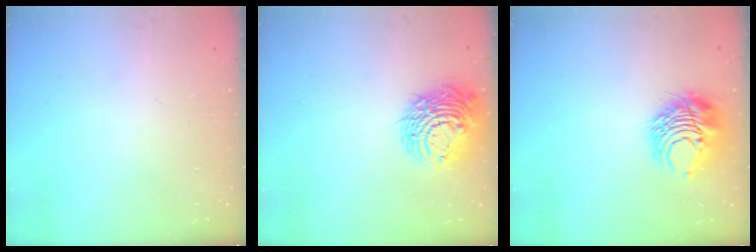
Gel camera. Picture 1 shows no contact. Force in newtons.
{"total": 13.6, "press": 13.4, "slide": 1.9}
{"total": 10.3, "press": 10.3, "slide": 0.6}